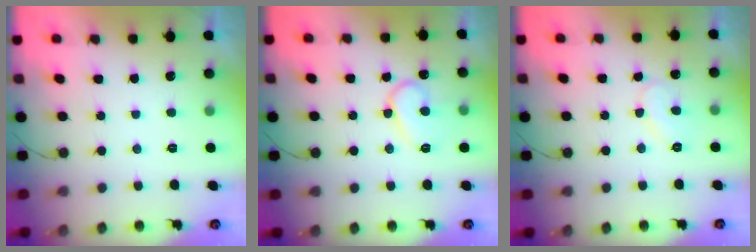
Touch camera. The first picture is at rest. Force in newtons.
{"total": 11.1, "press": 11.0, "slide": 1.1}
{"total": 7.2, "press": 7.2, "slide": 0.4}